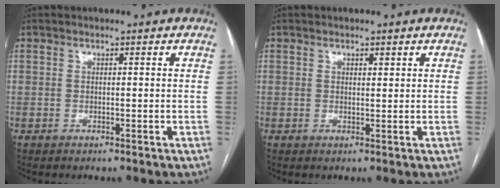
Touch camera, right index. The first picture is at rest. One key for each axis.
{"total": 0.9, "fx": 0.6, "fy": 0.3, "fz": 0.7, "tx": -0.012, "ty": -0.002, "tz": 0.008}